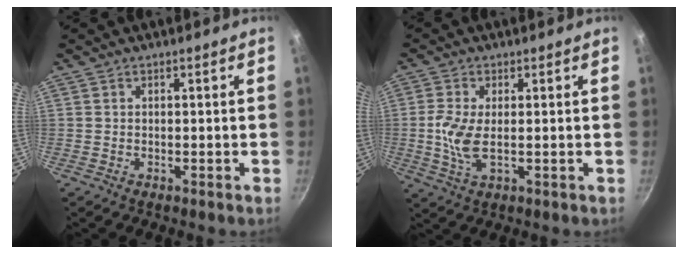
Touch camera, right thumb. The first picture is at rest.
{"total": 6.3, "force": [0.0, 2.7, 5.7], "torque": [-0.130, -0.003, -0.001]}